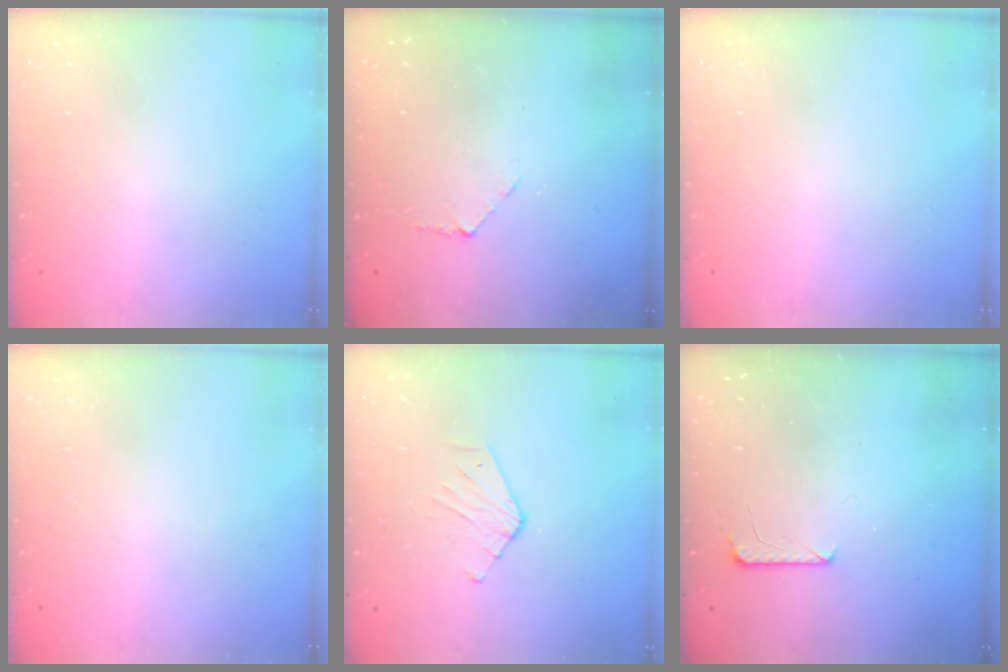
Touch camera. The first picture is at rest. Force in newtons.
{"total": 3.9, "press": 3.9, "slide": 0.3}
{"total": 0.0}
{"total": 0.0}
{"total": 3.3, "press": 3.3, "slide": 0.3}
{"total": 6.7, "press": 6.6, "slide": 0.8}